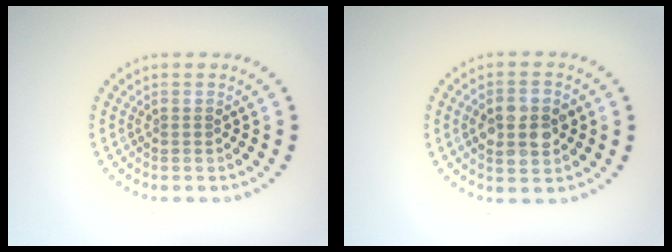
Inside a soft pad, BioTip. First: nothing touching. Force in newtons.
{"total": 4.5, "press": 4.5, "slide": 0.1}